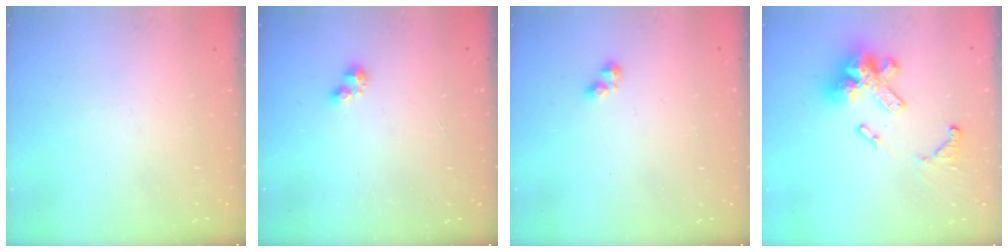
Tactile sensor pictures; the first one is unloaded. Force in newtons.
{"total": 2.2, "press": 2.2, "slide": 0.3}
{"total": 2.5, "press": 2.5, "slide": 0.4}
{"total": 17.8, "press": 17.7, "slide": 1.9}